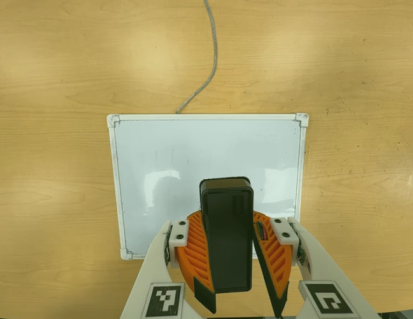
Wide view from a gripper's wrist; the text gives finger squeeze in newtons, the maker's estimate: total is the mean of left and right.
{"total": 11.0, "left": 11.3, "right": 10.7}